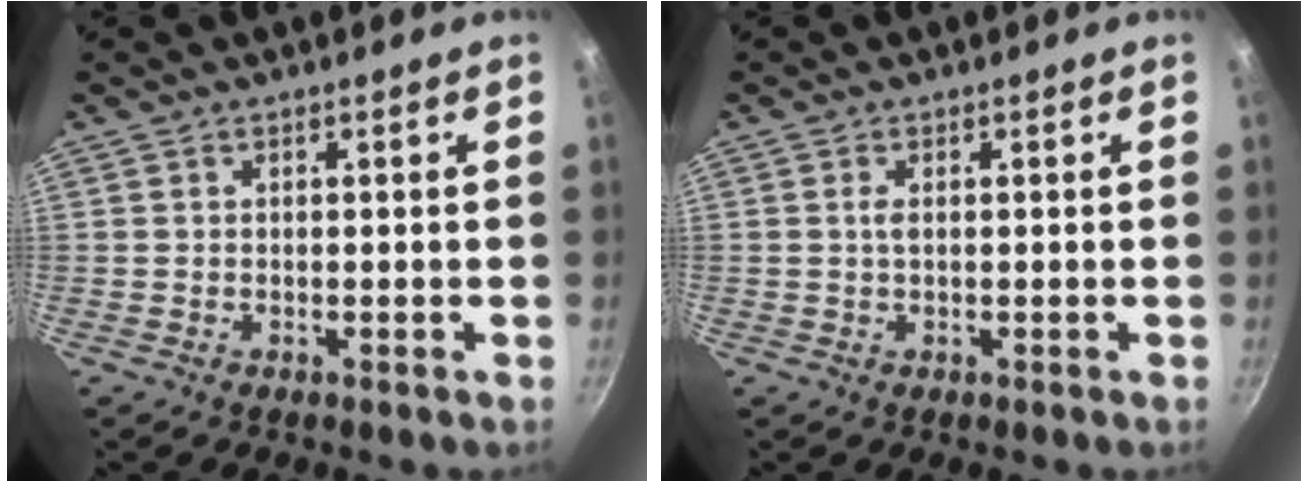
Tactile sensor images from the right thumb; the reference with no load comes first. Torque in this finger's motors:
{"motor_torque": [0.42, -0.18, 0.52, -0.30, 0.01]}